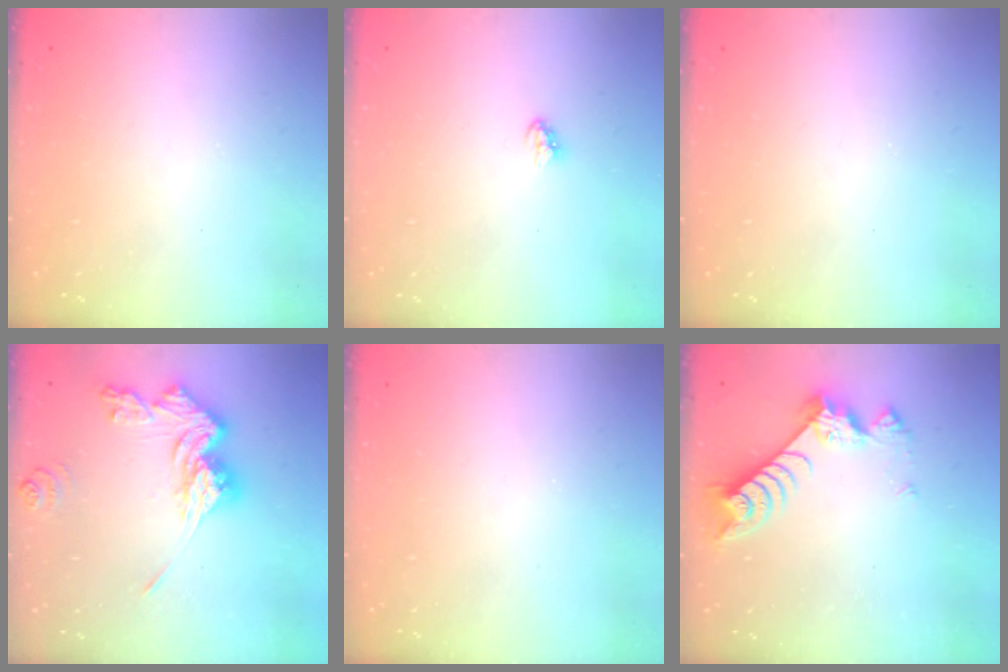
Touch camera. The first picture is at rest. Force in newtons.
{"total": 2.9, "press": 2.9, "slide": 0.2}
{"total": 0.0}
{"total": 15.3, "press": 15.2, "slide": 1.4}
{"total": 0.0}
{"total": 9.0, "press": 9.0, "slide": 1.0}